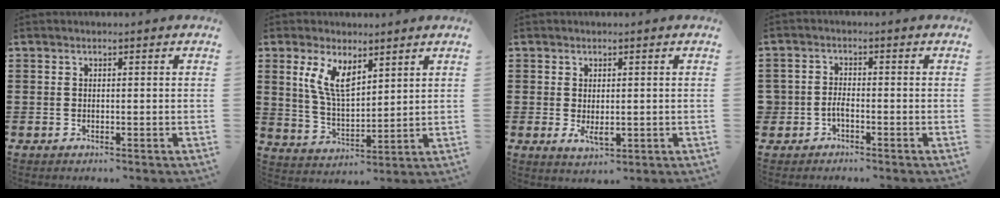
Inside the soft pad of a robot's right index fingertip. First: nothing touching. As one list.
[{"total": 7.3, "force": [4.1, 3.0, 5.2], "torque": [-0.114, -0.006, 0.075]}, {"total": 2.7, "force": [-0.2, 1.3, 2.3], "torque": [-0.042, 0.002, -0.002]}, {"total": 2.1, "force": [-1.2, 1.5, 0.9], "torque": [-0.029, 0.000, -0.027]}]